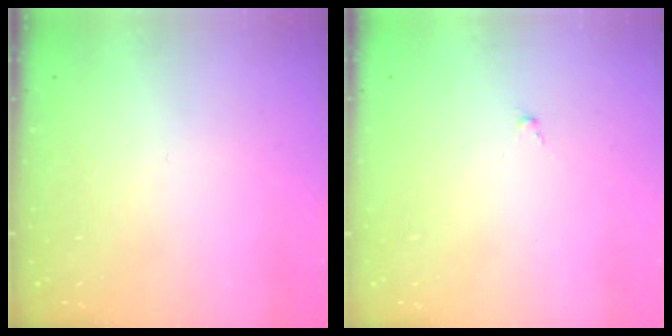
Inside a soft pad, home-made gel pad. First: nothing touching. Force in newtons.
{"total": 0.5, "press": 0.4, "slide": 0.4}